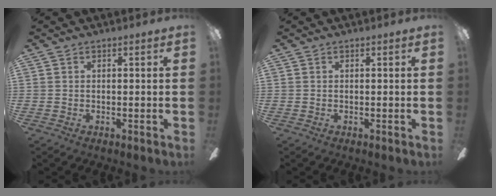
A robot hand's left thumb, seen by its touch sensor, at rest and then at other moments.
{"total": 0.0}